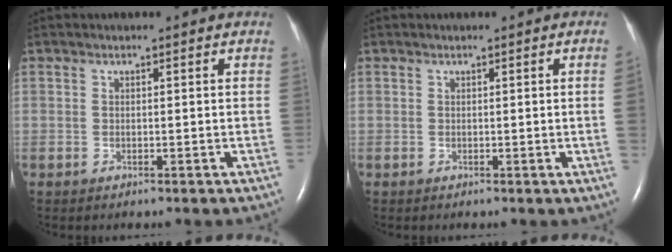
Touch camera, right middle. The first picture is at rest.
{"total": 1.4, "force": [-0.1, -0.6, 1.2], "torque": [-0.013, -0.001, -0.001]}